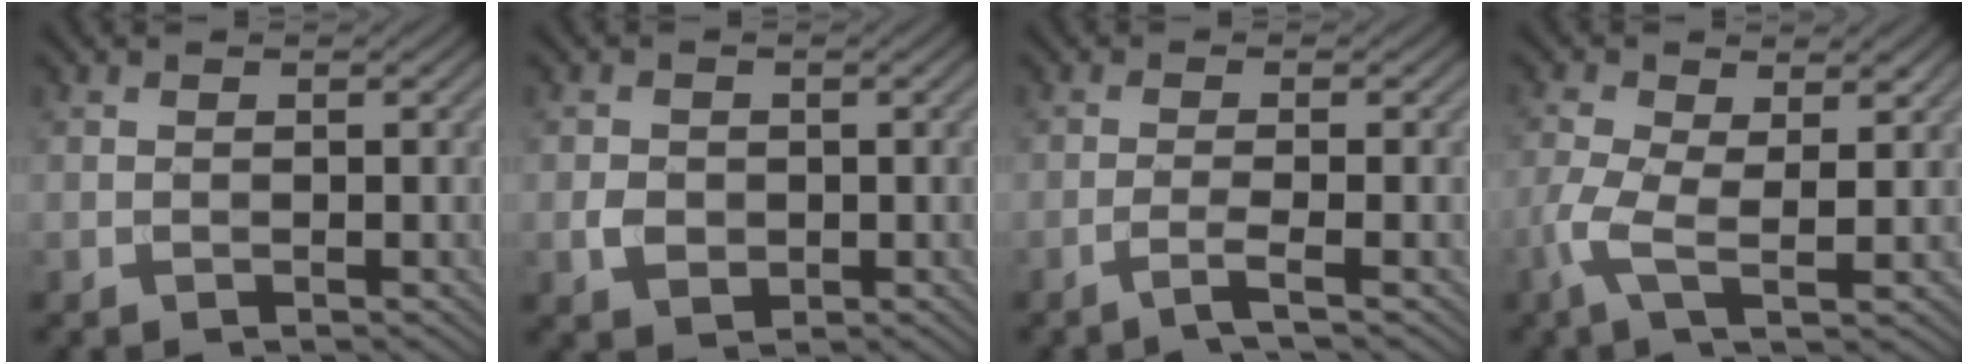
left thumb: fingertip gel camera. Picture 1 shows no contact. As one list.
[{"total": 2.3, "force": [-0.4, 2.0, 1.2], "torque": [-0.024, -0.006, -0.009]}, {"total": 2.4, "force": [-1.2, 0.1, 2.0], "torque": [-0.028, 0.009, -0.042]}, {"total": 5.1, "force": [-0.6, 1.9, 4.6], "torque": [-0.118, -0.003, -0.016]}]